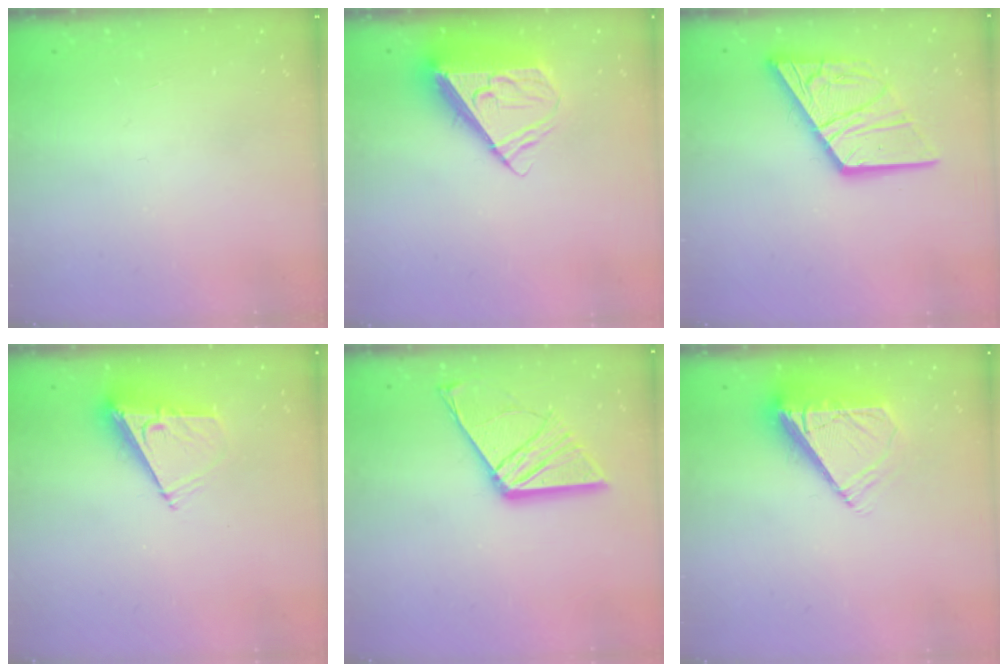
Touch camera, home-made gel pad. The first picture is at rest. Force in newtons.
{"total": 10.1, "press": 10.0, "slide": 1.3}
{"total": 17.9, "press": 17.8, "slide": 1.8}
{"total": 7.7, "press": 7.7, "slide": 0.7}
{"total": 14.5, "press": 14.5, "slide": 1.1}
{"total": 8.7, "press": 8.6, "slide": 1.3}